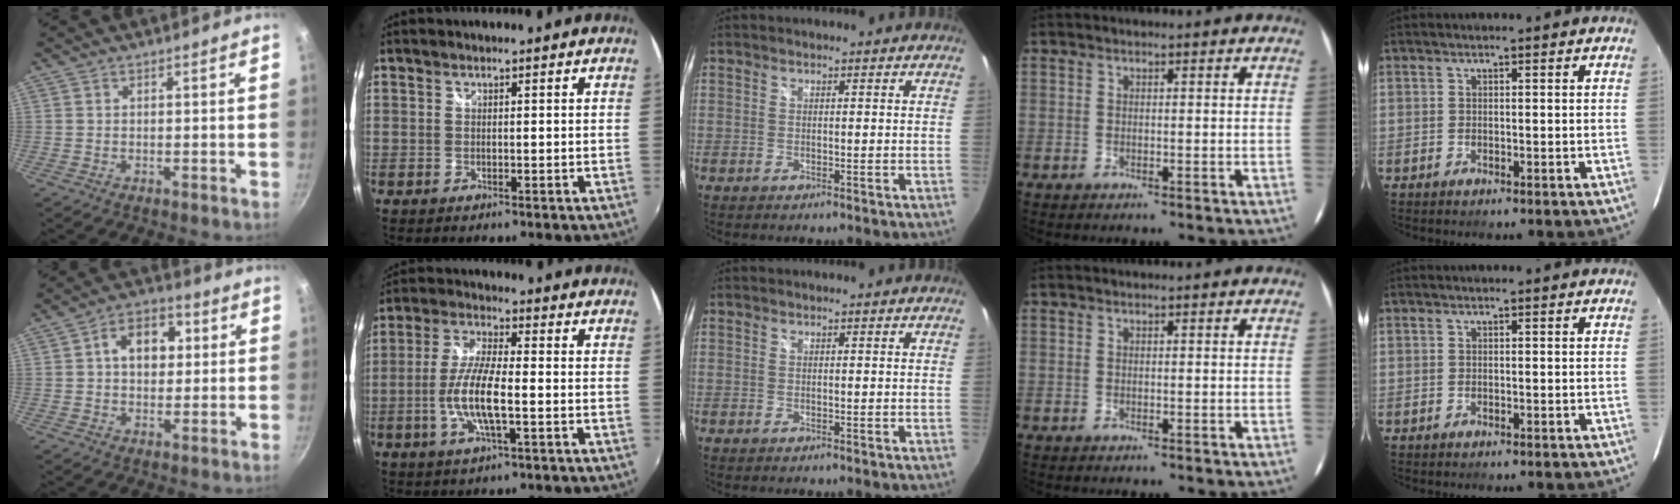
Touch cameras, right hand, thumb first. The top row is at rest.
{"thumb": {"total": 9.4, "force": [1.7, 6.7, 6.4], "torque": [-0.058, 0.011, 0.016]}, "index": {"total": 9.4, "force": [-2.4, 1.9, 8.8], "torque": [-0.183, -0.002, -0.050]}}